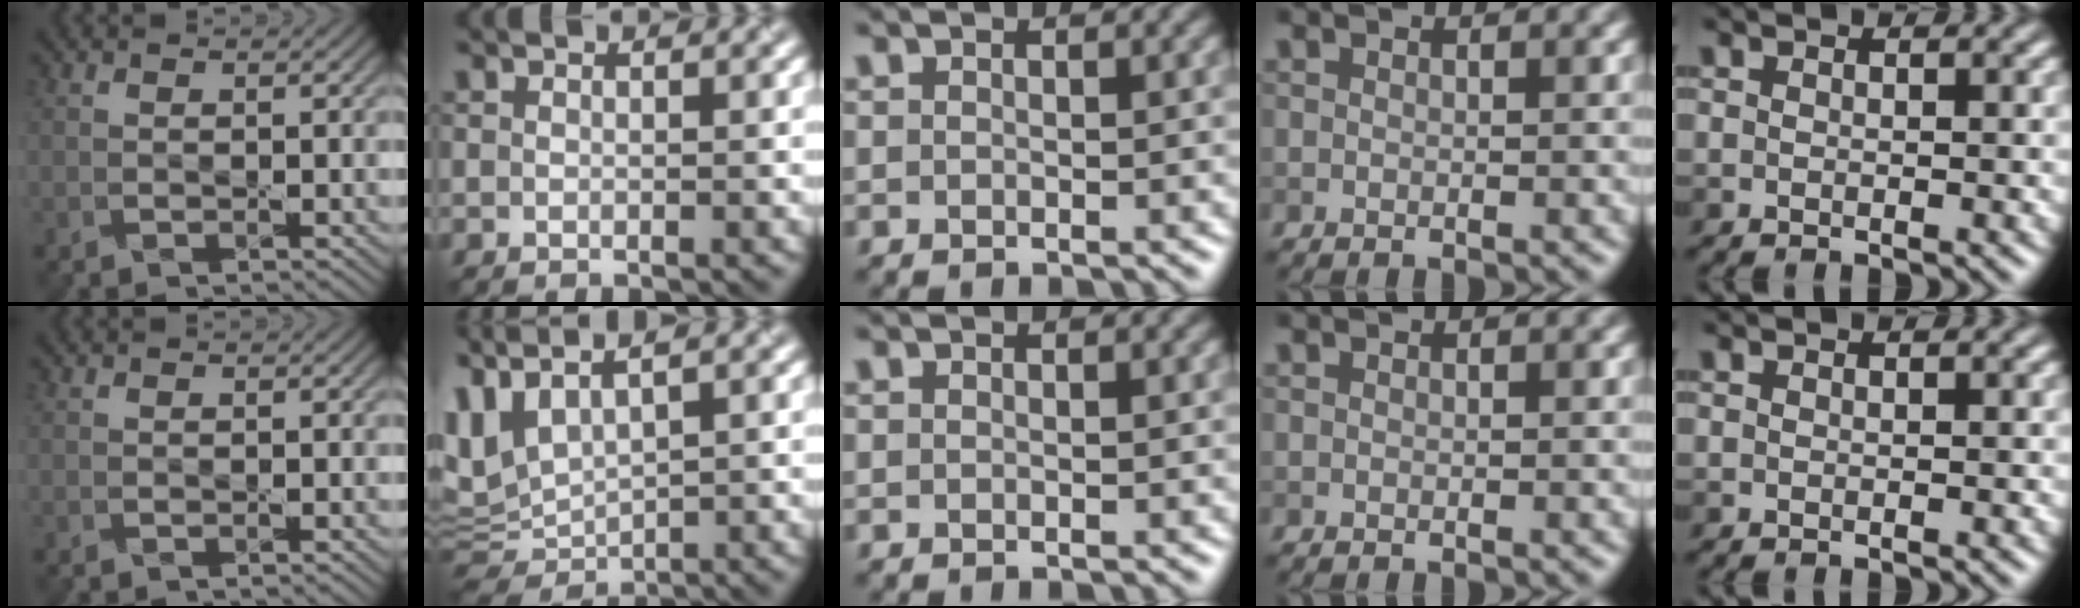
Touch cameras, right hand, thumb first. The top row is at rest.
{"index": {"total": 5.1, "force": [2.5, 1.9, 4.0], "torque": [-0.104, 0.003, 0.055]}}